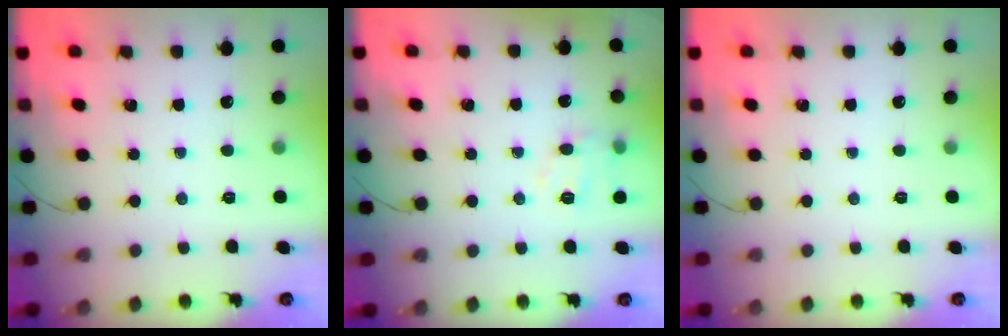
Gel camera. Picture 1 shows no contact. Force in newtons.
{"total": 8.9, "press": 8.8, "slide": 1.4}
{"total": 0.0}